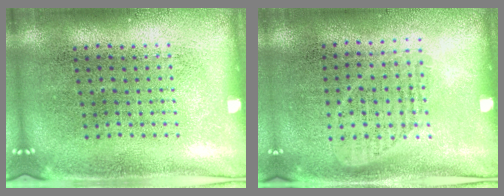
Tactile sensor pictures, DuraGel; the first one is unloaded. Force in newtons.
{"total": 1.0, "press": 0.8, "slide": 0.6}